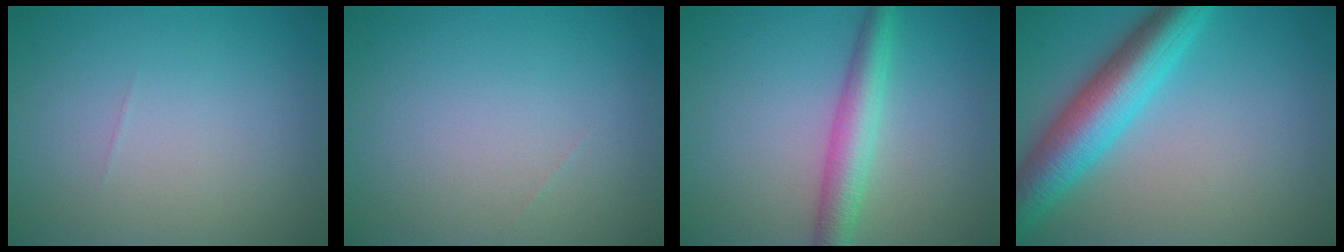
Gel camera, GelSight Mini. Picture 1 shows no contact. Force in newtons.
{"total": 0.0}
{"total": 3.9, "press": 3.9, "slide": 0.1}
{"total": 7.5, "press": 7.5, "slide": 0.3}